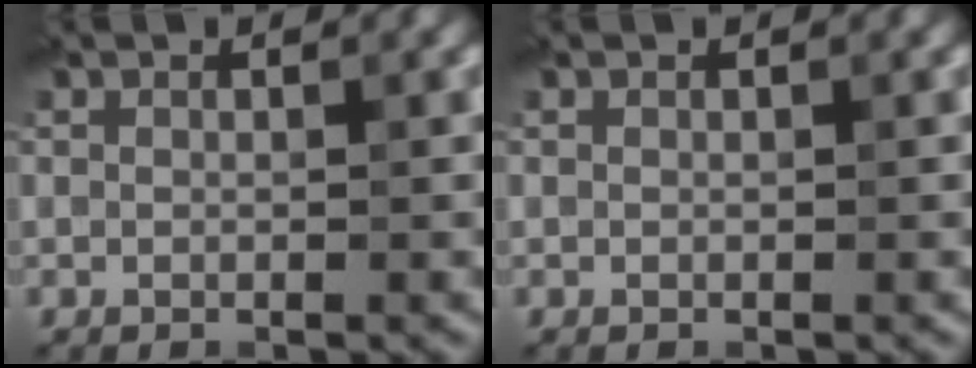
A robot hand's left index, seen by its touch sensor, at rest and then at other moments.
{"total": 0.0}